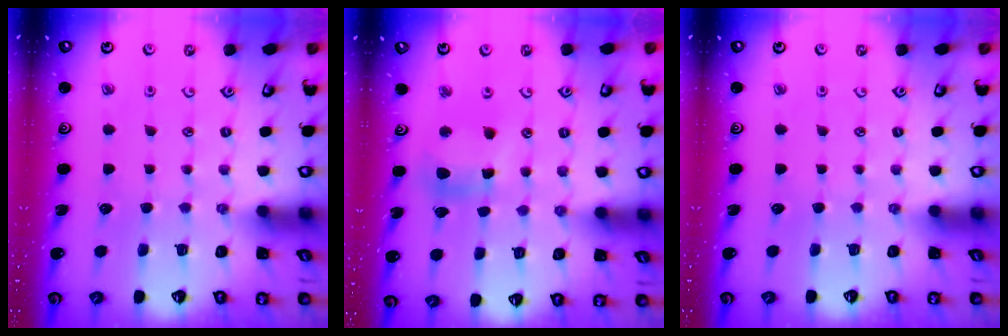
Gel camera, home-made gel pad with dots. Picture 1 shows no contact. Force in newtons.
{"total": 10.3, "press": 10.2, "slide": 1.3}
{"total": 0.0}